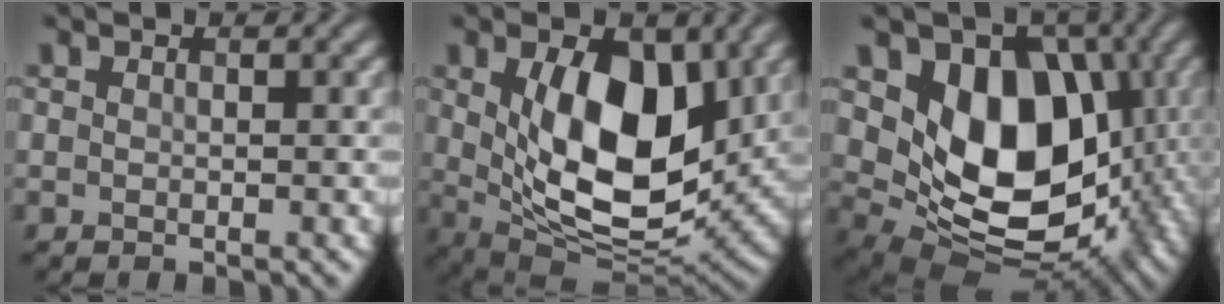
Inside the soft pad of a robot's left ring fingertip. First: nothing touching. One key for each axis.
{"total": 10.9, "fx": 1.7, "fy": 6.1, "fz": 9.0, "tx": -0.154, "ty": -0.019, "tz": 0.037}
{"total": 11.4, "fx": 1.6, "fy": 8.3, "fz": 7.6, "tx": -0.122, "ty": -0.020, "tz": 0.026}